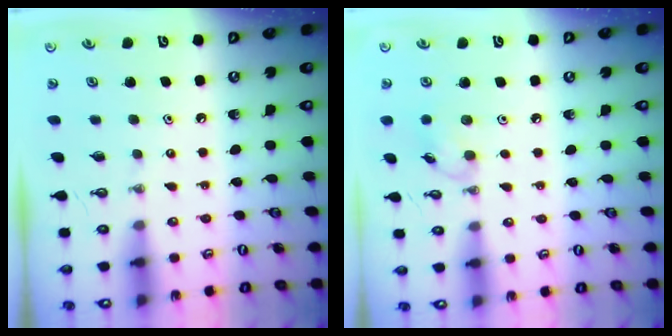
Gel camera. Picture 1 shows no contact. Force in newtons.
{"total": 6.3, "press": 6.2, "slide": 1.0}